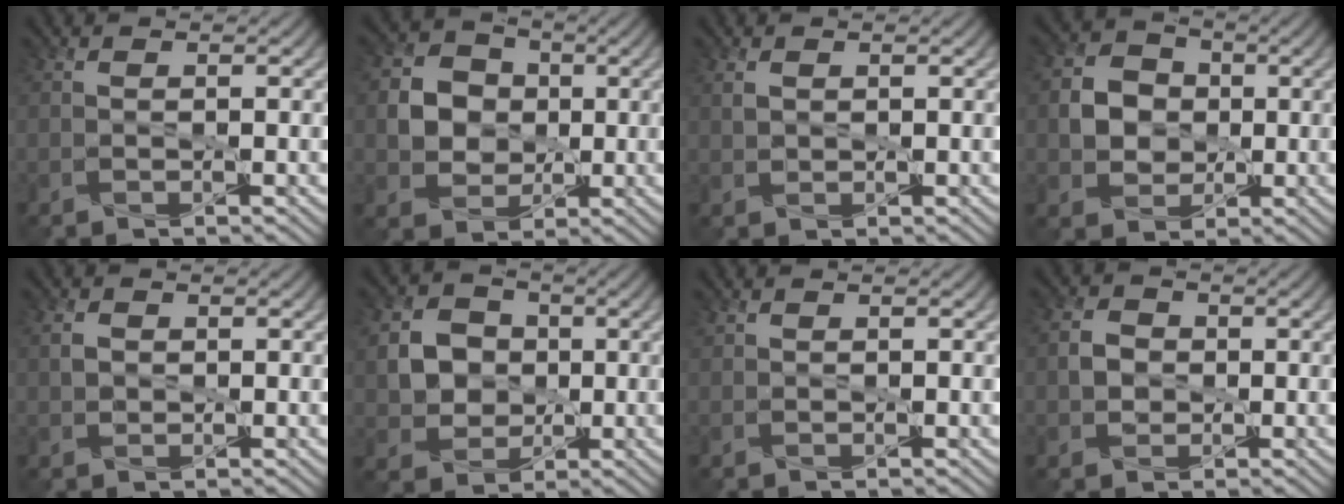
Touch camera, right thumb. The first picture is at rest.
{"total": 6.4, "force": [0.1, 5.6, 2.9], "torque": [-0.078, 0.007, -0.011]}
{"total": 1.4, "force": [0.6, 1.0, 0.8], "torque": [-0.025, 0.000, 0.012]}
{"total": 5.6, "force": [-0.2, 5.0, 2.6], "torque": [-0.067, 0.009, -0.017]}
{"total": 1.9, "force": [0.2, 1.6, 1.1], "torque": [-0.030, 0.001, 0.001]}
{"total": 7.2, "force": [0.2, 6.4, 3.2], "torque": [-0.095, 0.007, -0.003]}
{"total": 0.6, "force": [0.6, 0.2, 0.1], "torque": [-0.004, 0.004, 0.014]}
{"total": 2.8, "force": [-0.4, 2.5, 1.3], "torque": [-0.031, 0.003, -0.015]}